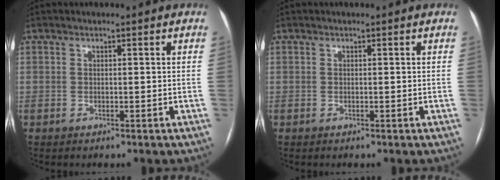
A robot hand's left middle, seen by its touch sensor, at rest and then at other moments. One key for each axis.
{"total": 0.0}